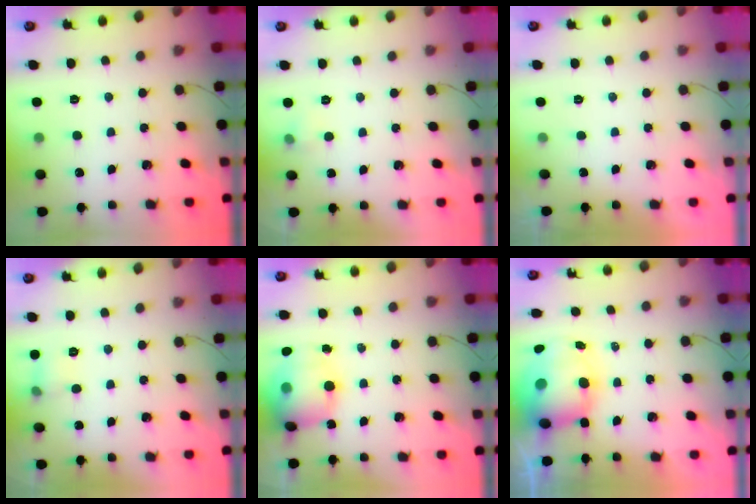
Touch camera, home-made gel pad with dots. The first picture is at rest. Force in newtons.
{"total": 3.6, "press": 3.5, "slide": 1.1}
{"total": 0.0}
{"total": 5.7, "press": 5.4, "slide": 1.7}
{"total": 16.4, "press": 16.0, "slide": 3.5}
{"total": 13.0, "press": 12.6, "slide": 3.1}